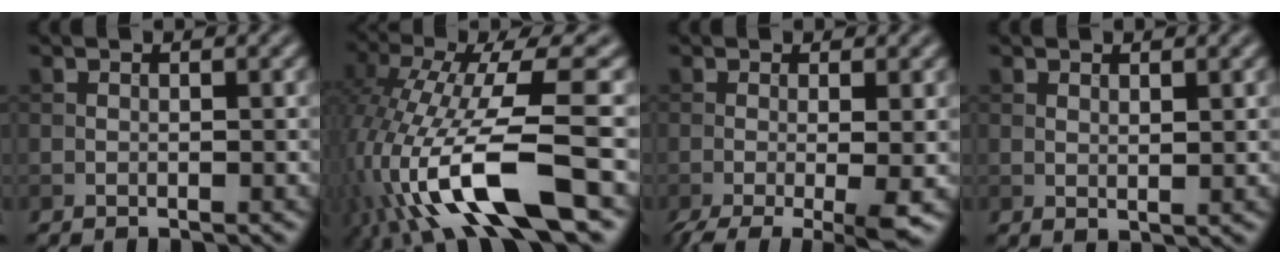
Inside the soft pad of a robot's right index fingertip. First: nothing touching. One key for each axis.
{"total": 13.8, "fx": -5.8, "fy": 3.7, "fz": 11.9, "tx": -0.244, "ty": 0.004, "tz": -0.098}
{"total": 6.7, "fx": -2.3, "fy": 1.7, "fz": 6.1, "tx": -0.102, "ty": -0.018, "tz": -0.034}
{"total": 0.9, "fx": 0.6, "fy": 0.3, "fz": 0.6, "tx": -0.013, "ty": -0.004, "tz": 0.015}